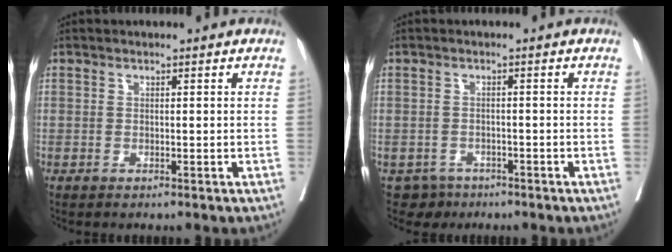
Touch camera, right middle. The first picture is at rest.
{"total": 2.7, "force": [-1.8, 2.0, -0.4], "torque": [0.007, 0.007, -0.026]}